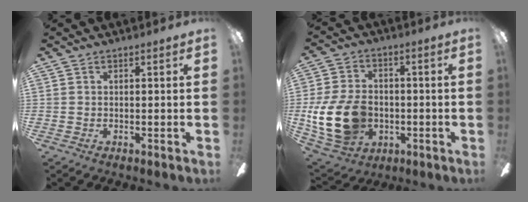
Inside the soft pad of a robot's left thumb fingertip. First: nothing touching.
{"total": 16.5, "force": [-3.0, 12.1, 10.8], "torque": [-0.240, 0.018, -0.047]}